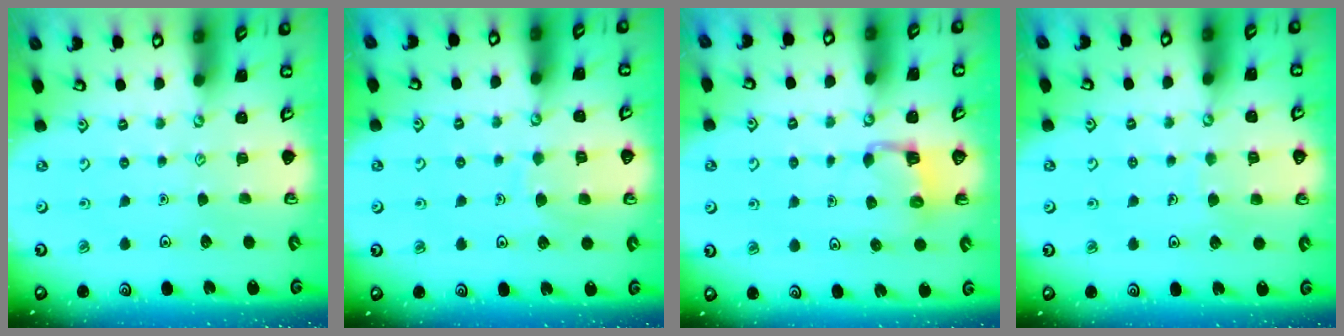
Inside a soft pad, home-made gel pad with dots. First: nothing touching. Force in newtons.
{"total": 6.3, "press": 6.2, "slide": 0.6}
{"total": 2.7, "press": 2.7, "slide": 0.4}
{"total": 3.7, "press": 3.7, "slide": 0.2}